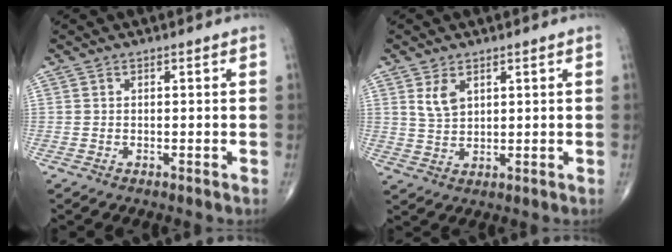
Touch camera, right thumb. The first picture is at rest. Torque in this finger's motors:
{"motor_torque": [-0.56, 0.64, 0.41, 0.34, 0.03]}